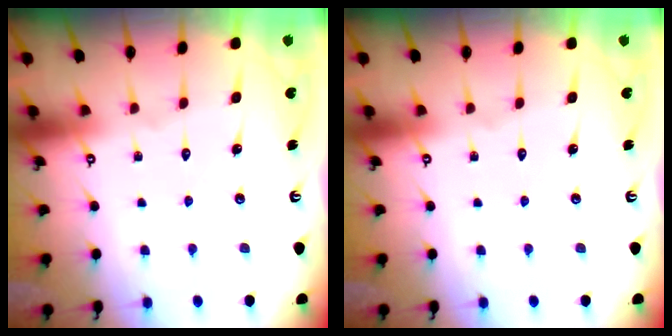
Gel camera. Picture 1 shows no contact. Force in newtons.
{"total": 0.0}